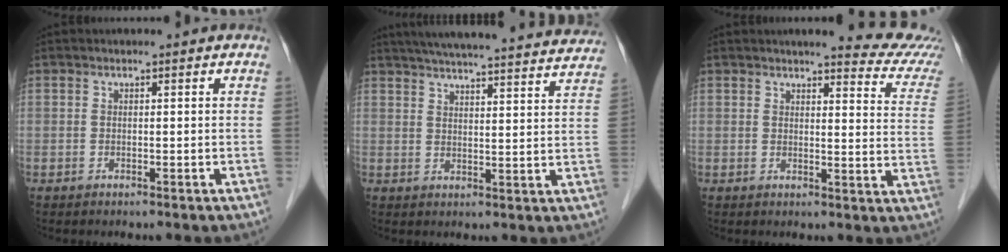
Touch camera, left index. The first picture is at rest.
{"total": 27.4, "force": [25.4, 2.2, 10.0], "torque": [-0.159, -0.020, 0.316]}
{"total": 11.0, "force": [10.4, 0.6, 3.6], "torque": [-0.029, -0.047, 0.093]}